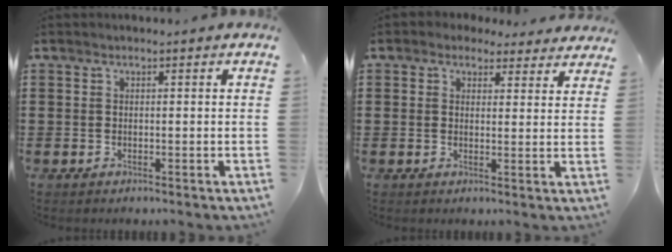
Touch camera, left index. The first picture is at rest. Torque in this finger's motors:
{"motor_torque": [2.14, 0.00, 0.46, 0.05]}